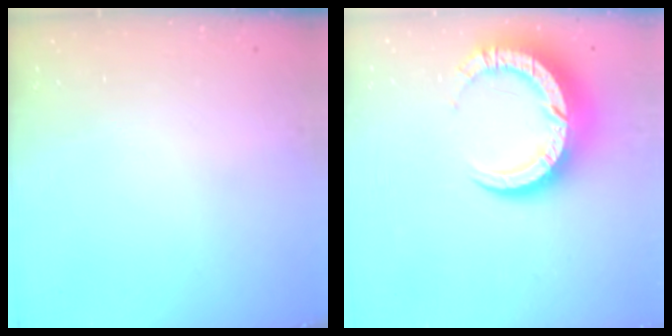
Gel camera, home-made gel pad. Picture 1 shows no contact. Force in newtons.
{"total": 13.7, "press": 13.6, "slide": 1.2}